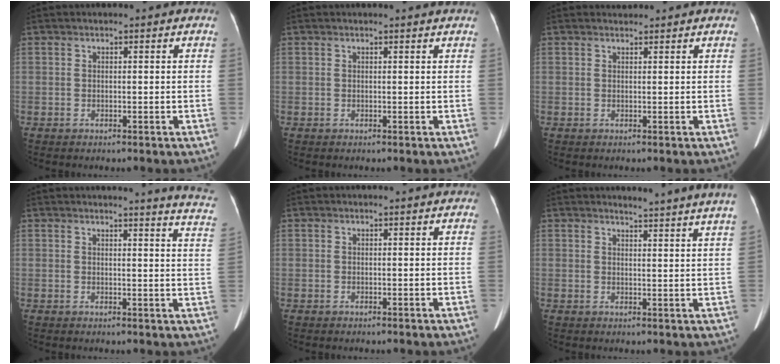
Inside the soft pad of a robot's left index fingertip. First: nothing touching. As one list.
[{"total": 1.0, "force": [1.0, -0.1, 0.1], "torque": [-0.010, -0.004, 0.010]}, {"total": 0.7, "force": [0.7, 0.0, -0.2], "torque": [-0.008, 0.002, 0.012]}, {"total": 10.1, "force": [9.7, -0.6, 2.7], "torque": [-0.014, -0.077, 0.076]}, {"total": 0.7, "force": [0.6, 0.3, 0.2], "torque": [-0.005, 0.006, 0.002]}, {"total": 8.4, "force": [7.9, -1.4, 2.6], "torque": [-0.030, -0.028, 0.077]}]